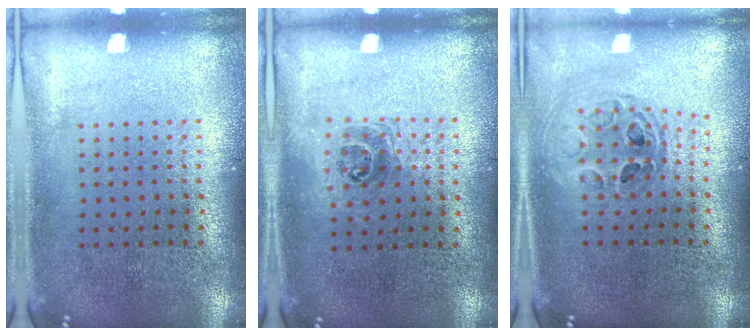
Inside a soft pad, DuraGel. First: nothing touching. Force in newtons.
{"total": 1.0, "press": 1.0, "slide": 0.4}
{"total": 0.8, "press": 0.7, "slide": 0.2}